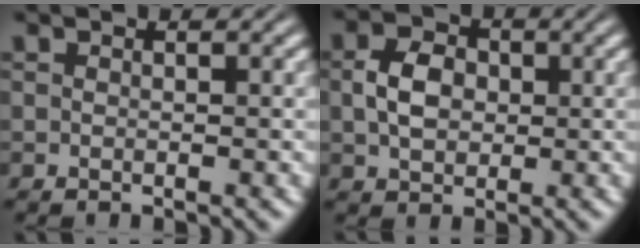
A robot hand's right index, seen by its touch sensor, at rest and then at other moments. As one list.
[{"total": 2.6, "force": [0.2, 1.4, 2.1], "torque": [-0.028, -0.005, 0.015]}]